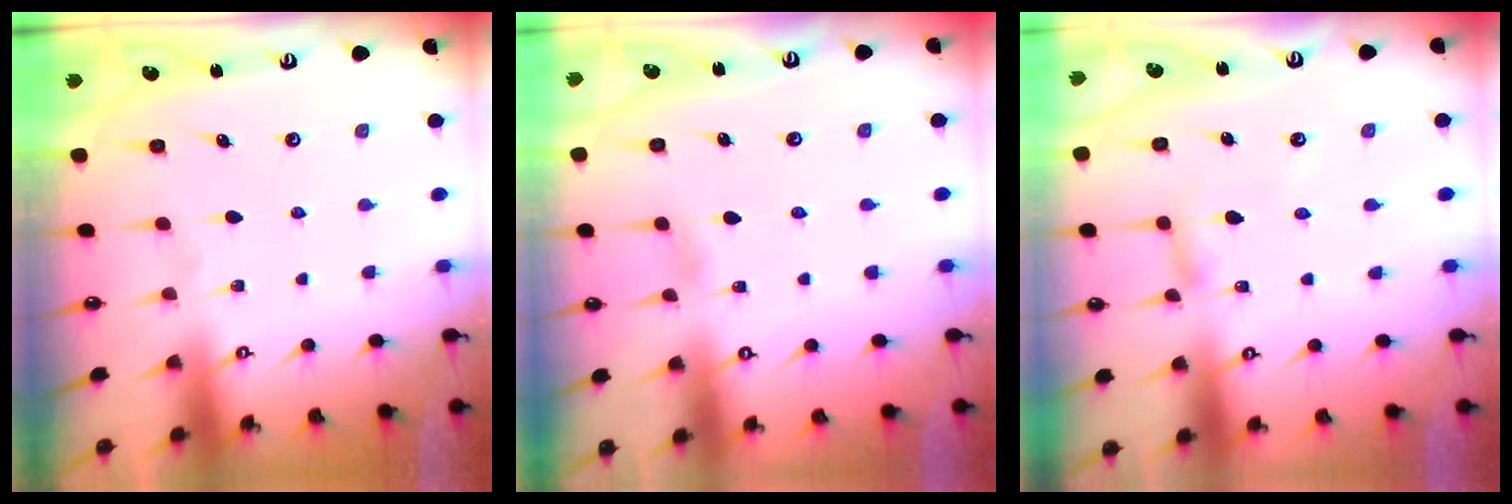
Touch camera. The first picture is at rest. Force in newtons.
{"total": 0.6, "press": 0.6, "slide": 0.1}
{"total": 3.0, "press": 3.0, "slide": 0.2}